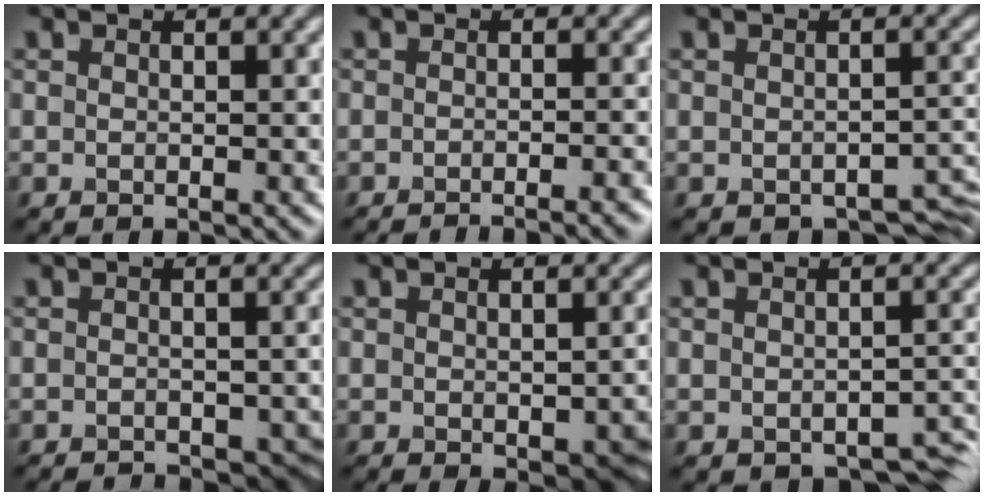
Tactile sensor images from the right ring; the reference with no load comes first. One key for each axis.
{"total": 4.3, "fx": -3.4, "fy": 0.9, "fz": 2.5, "tx": -0.016, "ty": 0.006, "tz": -0.045}
{"total": 2.5, "fx": -1.7, "fy": 1.2, "fz": 1.4, "tx": -0.013, "ty": -0.011, "tz": -0.015}
{"total": 5.4, "fx": -4.2, "fy": 2.4, "fz": 2.4, "tx": -0.014, "ty": -0.005, "tz": -0.039}
{"total": 4.0, "fx": -1.2, "fy": 2.0, "fz": 3.3, "tx": -0.036, "ty": -0.019, "tz": -0.001}
{"total": 3.1, "fx": -1.8, "fy": 1.6, "fz": 1.9, "tx": -0.017, "ty": -0.013, "tz": -0.019}